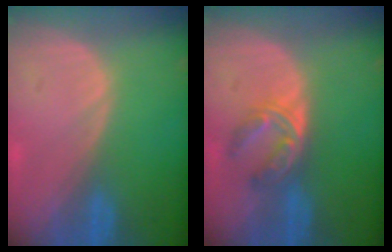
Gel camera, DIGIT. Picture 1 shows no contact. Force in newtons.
{"total": 6.0, "press": 5.0, "slide": 3.3}